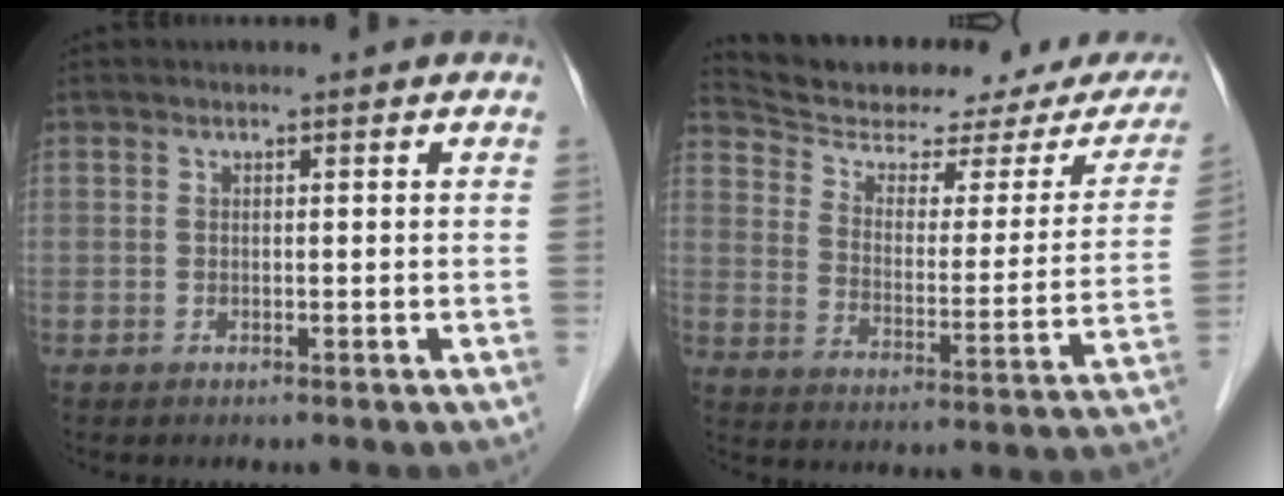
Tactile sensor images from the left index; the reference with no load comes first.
{"total": 21.6, "force": [19.6, 4.0, 8.2], "torque": [-0.116, -0.025, 0.265]}